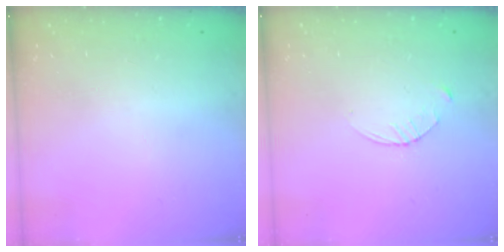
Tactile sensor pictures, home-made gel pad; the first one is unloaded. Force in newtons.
{"total": 2.9, "press": 2.9, "slide": 0.4}